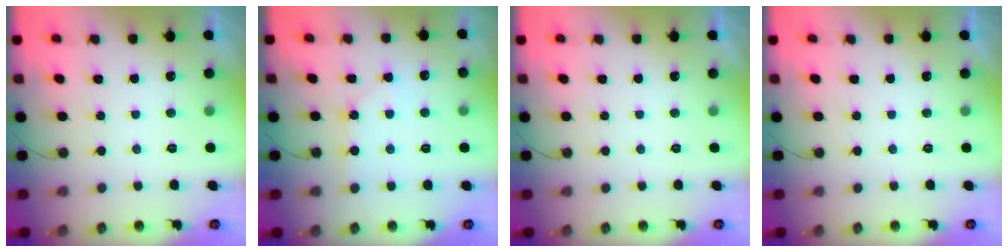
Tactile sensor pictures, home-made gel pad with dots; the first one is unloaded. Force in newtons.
{"total": 6.7, "press": 6.7, "slide": 0.8}
{"total": 0.0}
{"total": 0.0}